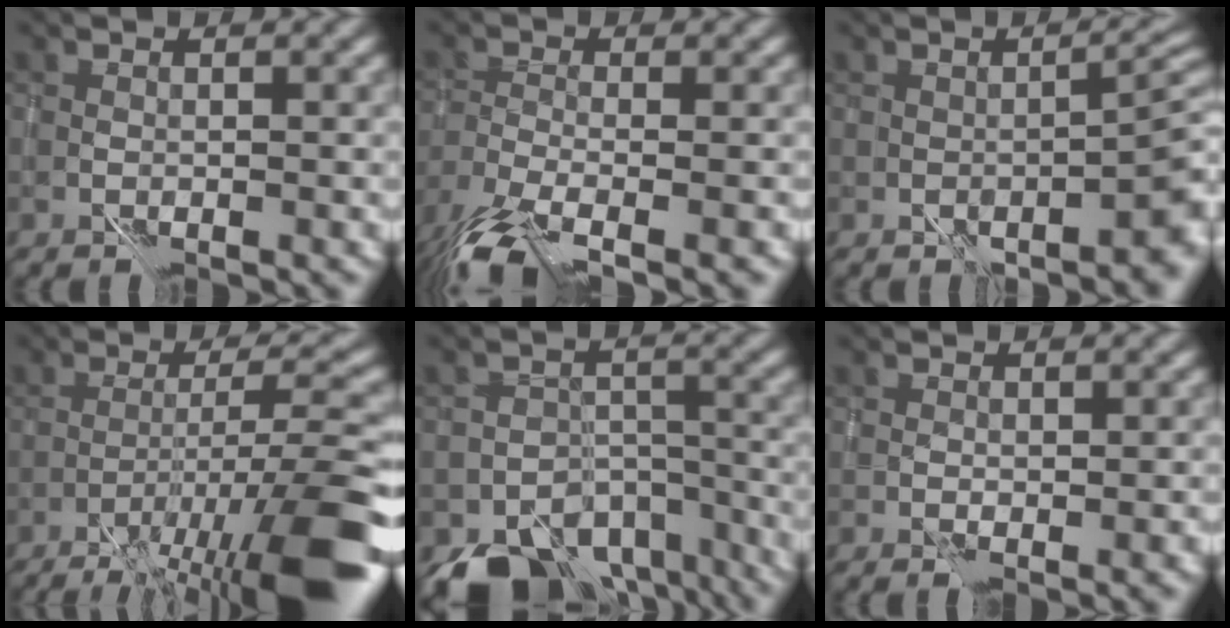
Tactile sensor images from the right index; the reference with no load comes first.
{"total": 6.7, "force": [-4.6, 2.0, 4.4], "torque": [-0.084, -0.013, -0.085]}
{"total": 4.4, "force": [-1.2, 1.2, 4.1], "torque": [-0.039, 0.013, -0.008]}
{"total": 12.5, "force": [-6.7, 2.0, 10.3], "torque": [-0.153, 0.012, -0.099]}
{"total": 10.0, "force": [-7.4, 5.8, 3.4], "torque": [-0.033, -0.003, -0.090]}
{"total": 1.4, "force": [-0.1, 0.4, 1.3], "torque": [-0.020, -0.003, 0.008]}